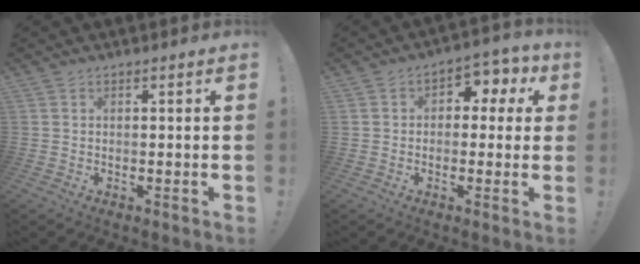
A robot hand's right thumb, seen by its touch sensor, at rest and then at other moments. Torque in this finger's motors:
{"motor_torque": [1.00, 1.34, 0.55, 0.13, -0.03]}